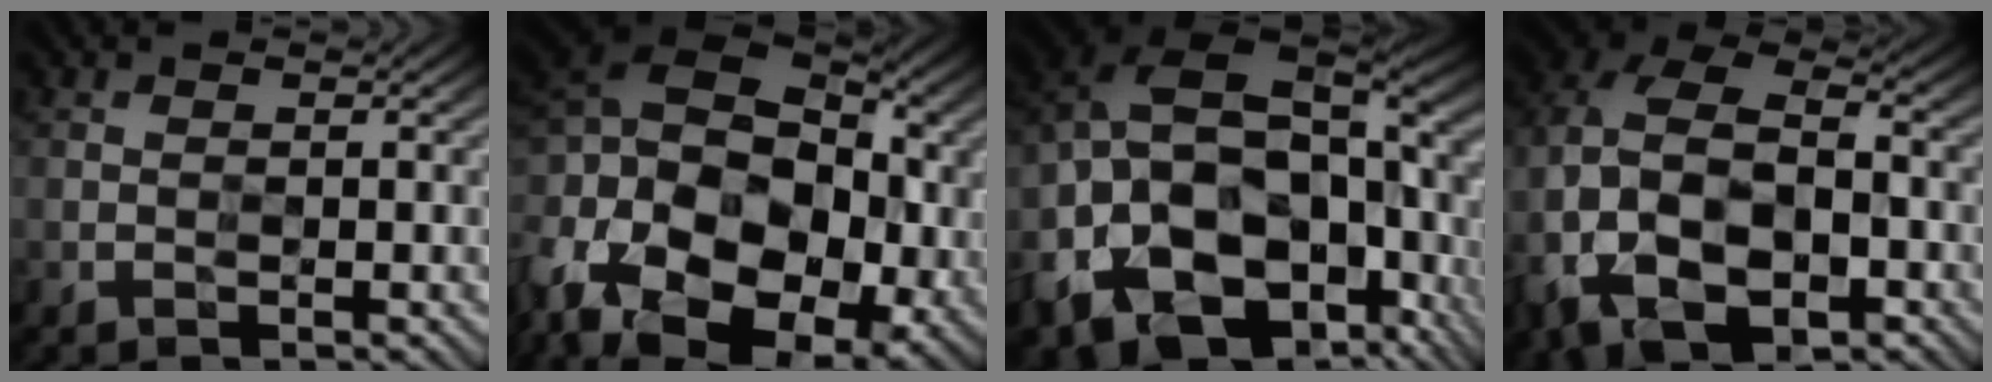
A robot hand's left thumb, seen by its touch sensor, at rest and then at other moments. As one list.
[{"total": 20.1, "force": [-3.7, 14.7, 13.1], "torque": [-0.288, 0.017, -0.057]}, {"total": 20.4, "force": [-5.9, 13.5, 14.1], "torque": [-0.317, -0.050, -0.065]}, {"total": 16.5, "force": [-4.1, 11.4, 11.1], "torque": [-0.268, -0.030, -0.055]}]